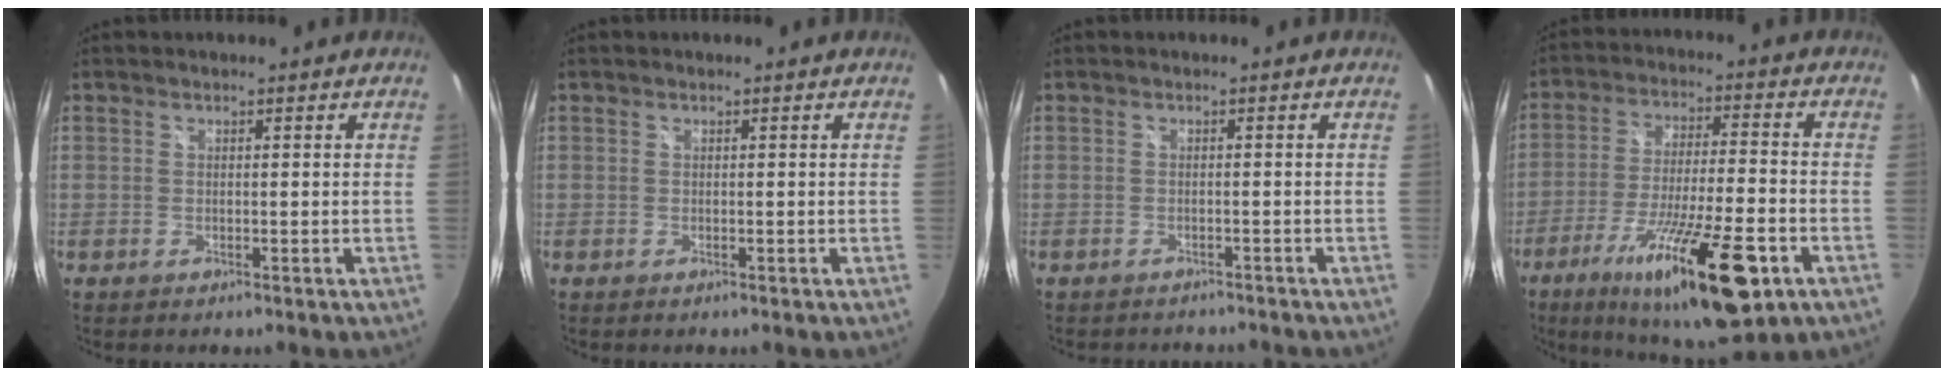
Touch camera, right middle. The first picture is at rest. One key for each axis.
{"total": 0.0}
{"total": 4.0, "fx": -3.7, "fy": 1.2, "fz": 1.0, "tx": -0.022, "ty": -0.011, "tz": -0.050}
{"total": 21.7, "fx": -11.4, "fy": 5.1, "fz": 17.7, "tx": -0.318, "ty": -0.052, "tz": -0.181}